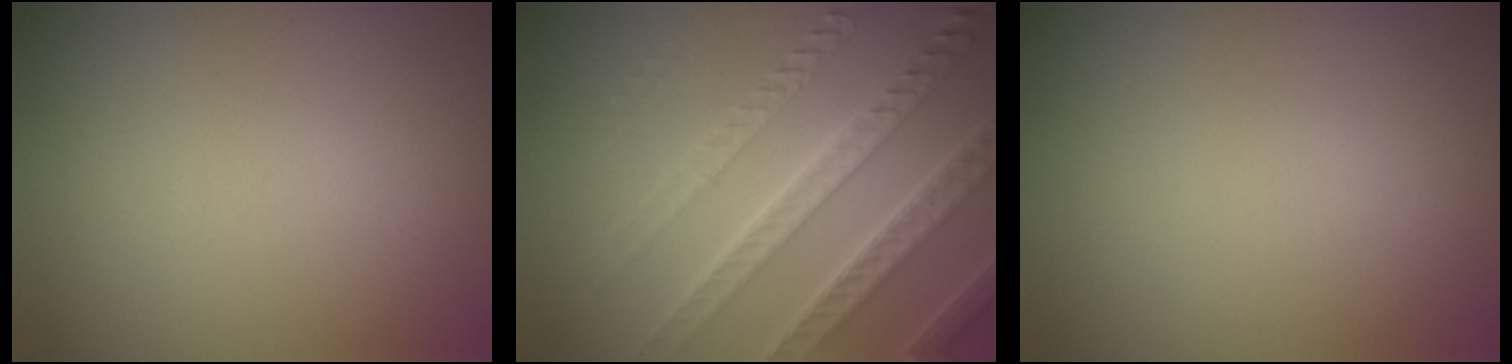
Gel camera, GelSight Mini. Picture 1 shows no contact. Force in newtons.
{"total": 7.9, "press": 5.3, "slide": 5.9}
{"total": 0.0}